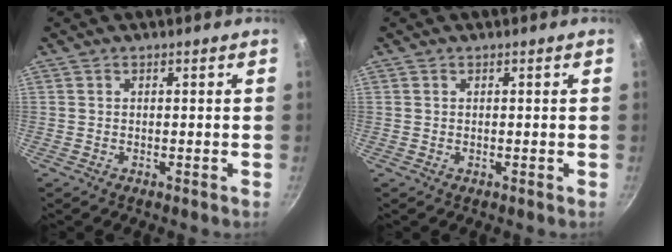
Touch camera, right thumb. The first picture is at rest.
{"total": 0.0}